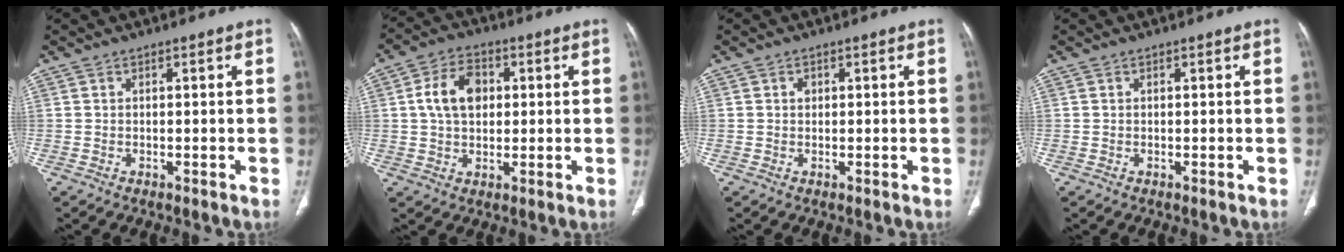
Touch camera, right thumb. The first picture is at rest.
{"total": 9.0, "force": [1.5, 6.2, 6.3], "torque": [-0.098, 0.010, 0.024]}
{"total": 1.0, "force": [0.3, 0.8, 0.5], "torque": [-0.003, 0.002, 0.004]}
{"total": 0.0}